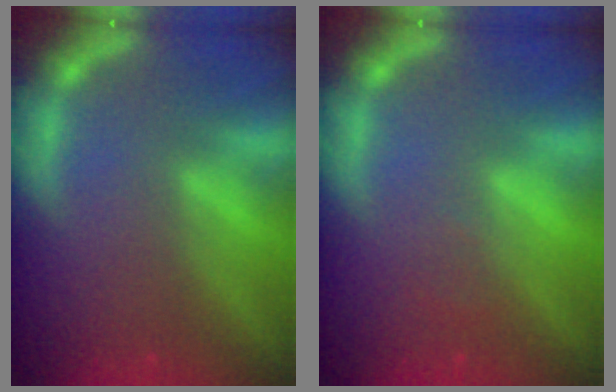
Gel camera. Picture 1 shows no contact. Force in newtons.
{"total": 0.9}